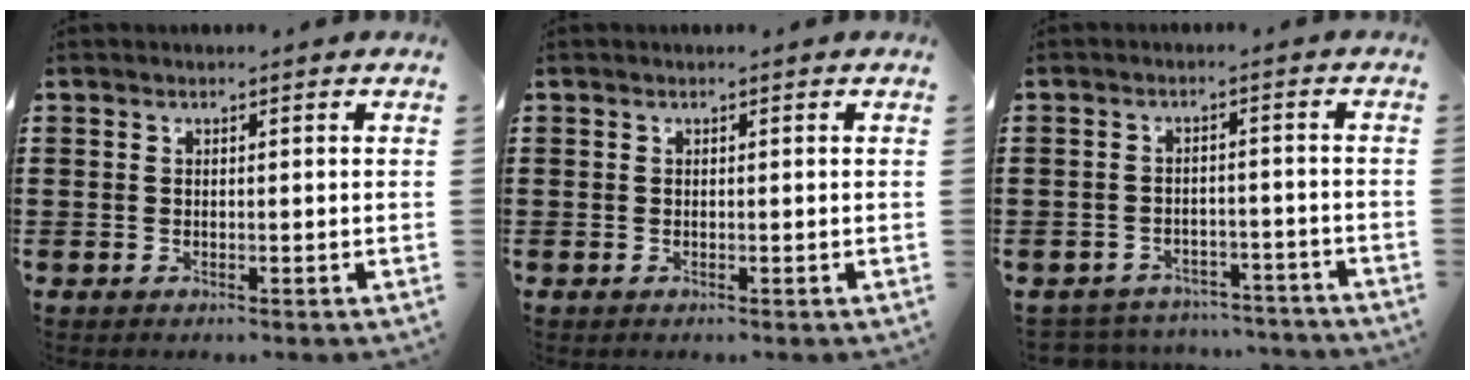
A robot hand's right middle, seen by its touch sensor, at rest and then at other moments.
{"total": 0.0}
{"total": 3.4, "force": [-3.4, 0.4, -0.2], "torque": [-0.006, 0.000, -0.073]}